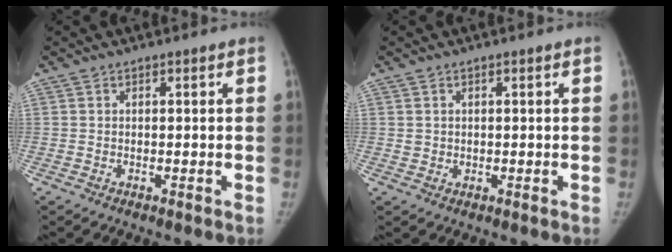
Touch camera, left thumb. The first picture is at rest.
{"total": 1.2, "force": [0.2, 1.1, 0.2], "torque": [0.007, 0.000, 0.005]}